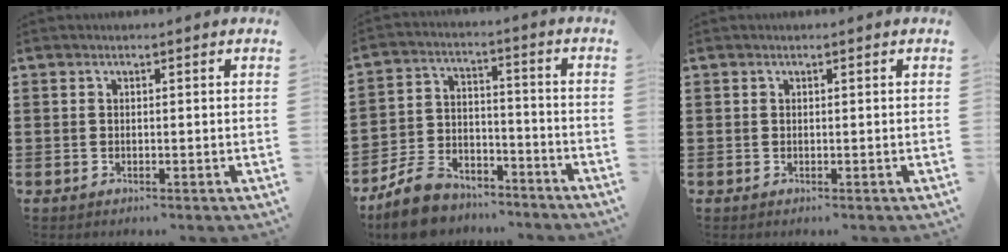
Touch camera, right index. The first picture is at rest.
{"total": 9.1, "force": [-8.1, 3.2, 2.6], "torque": [-0.064, 0.031, -0.159]}
{"total": 0.0}